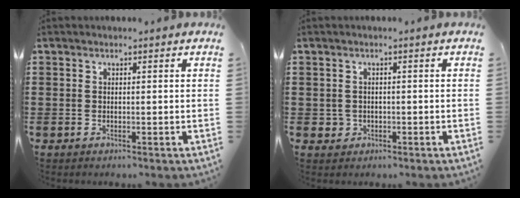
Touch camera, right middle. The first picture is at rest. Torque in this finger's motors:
{"motor_torque": [0.25, 0.09, 0.00, -0.01]}